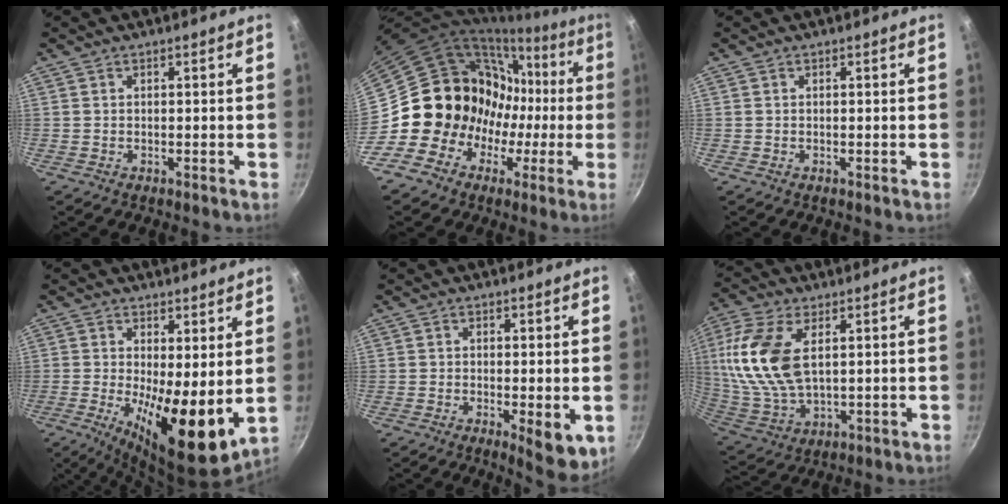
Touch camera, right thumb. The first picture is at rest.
{"total": 14.7, "force": [-2.0, 13.8, 4.7], "torque": [-0.021, 0.058, -0.033]}
{"total": 0.0}
{"total": 14.4, "force": [-0.3, 5.0, 13.5], "torque": [-0.188, -0.029, 0.001]}
{"total": 6.7, "force": [-1.2, 2.6, 6.1], "torque": [-0.071, -0.007, -0.011]}
{"total": 16.5, "force": [4.2, 8.8, 13.3], "torque": [-0.272, -0.012, 0.088]}